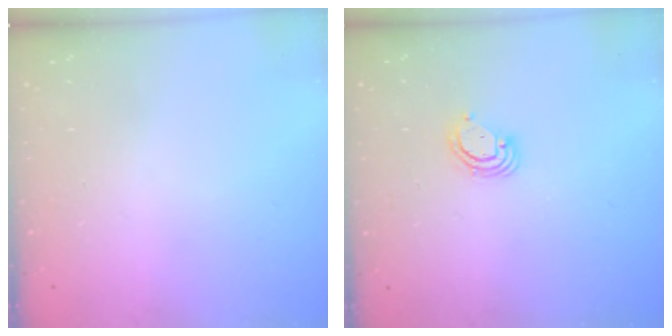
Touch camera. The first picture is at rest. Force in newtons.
{"total": 3.7, "press": 3.7, "slide": 0.3}